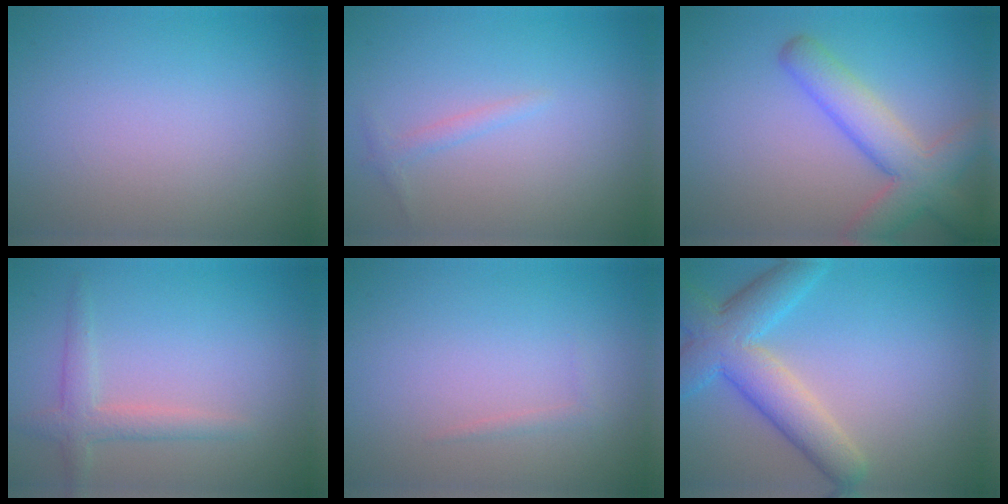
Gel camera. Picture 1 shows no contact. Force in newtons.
{"total": 0.9, "press": 0.9, "slide": 0.1}
{"total": 5.8, "press": 5.8, "slide": 0.4}
{"total": 2.3, "press": 2.3, "slide": 0.2}
{"total": 0.6, "press": 0.6, "slide": 0.0}
{"total": 6.5, "press": 6.5, "slide": 0.5}